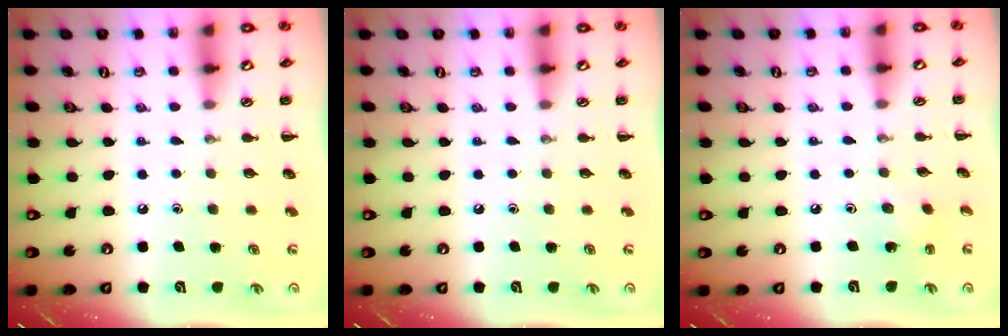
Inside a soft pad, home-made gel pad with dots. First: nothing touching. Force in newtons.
{"total": 0.0}
{"total": 1.6, "press": 1.4, "slide": 0.7}